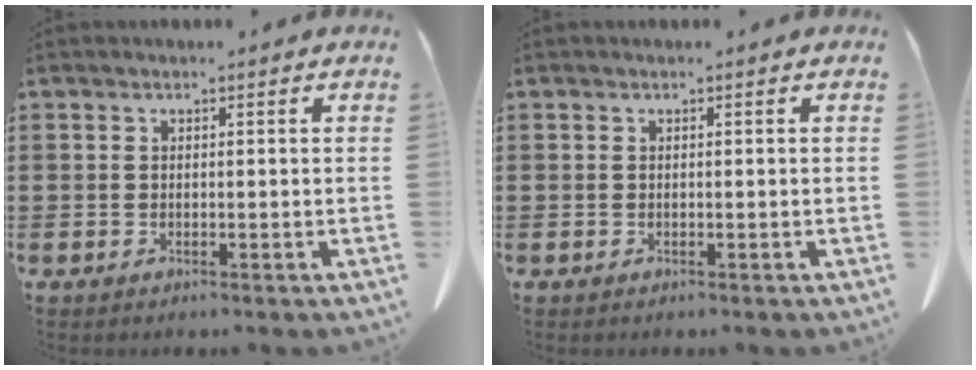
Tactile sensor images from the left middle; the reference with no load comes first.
{"total": 0.0}